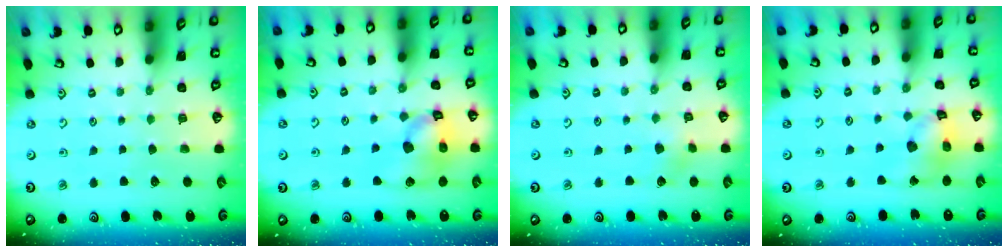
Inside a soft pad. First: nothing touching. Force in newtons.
{"total": 13.3, "press": 13.2, "slide": 1.8}
{"total": 3.2, "press": 3.1, "slide": 0.3}
{"total": 13.4, "press": 13.3, "slide": 1.8}